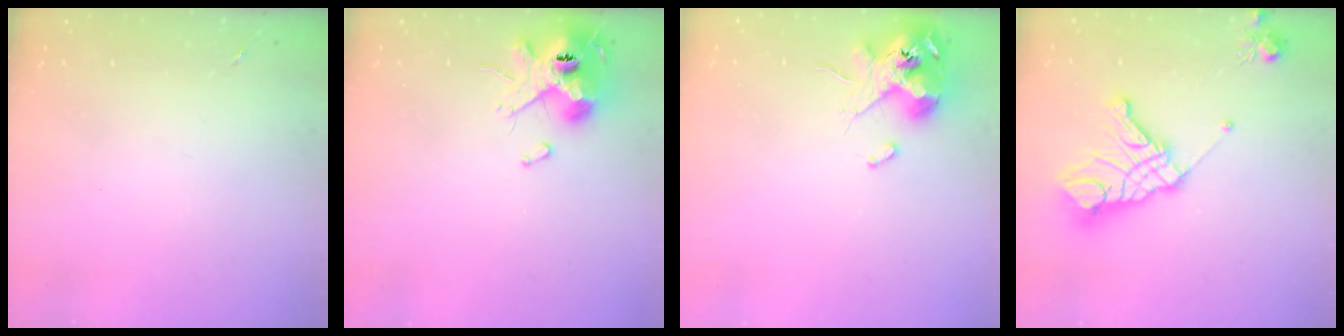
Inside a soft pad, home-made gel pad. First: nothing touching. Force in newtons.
{"total": 11.9, "press": 11.7, "slide": 1.7}
{"total": 12.1, "press": 11.9, "slide": 2.2}
{"total": 17.5, "press": 17.4, "slide": 2.0}